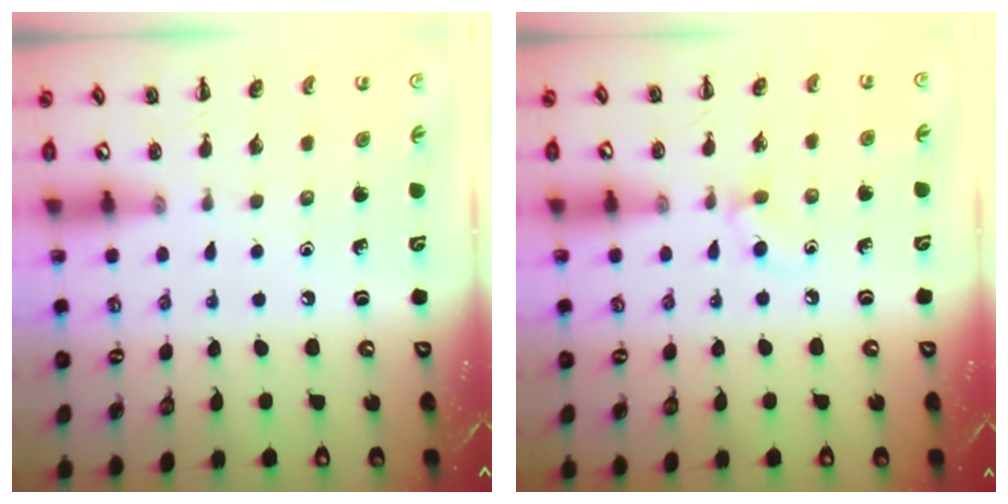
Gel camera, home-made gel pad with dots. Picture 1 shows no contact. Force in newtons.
{"total": 3.5, "press": 3.3, "slide": 1.4}